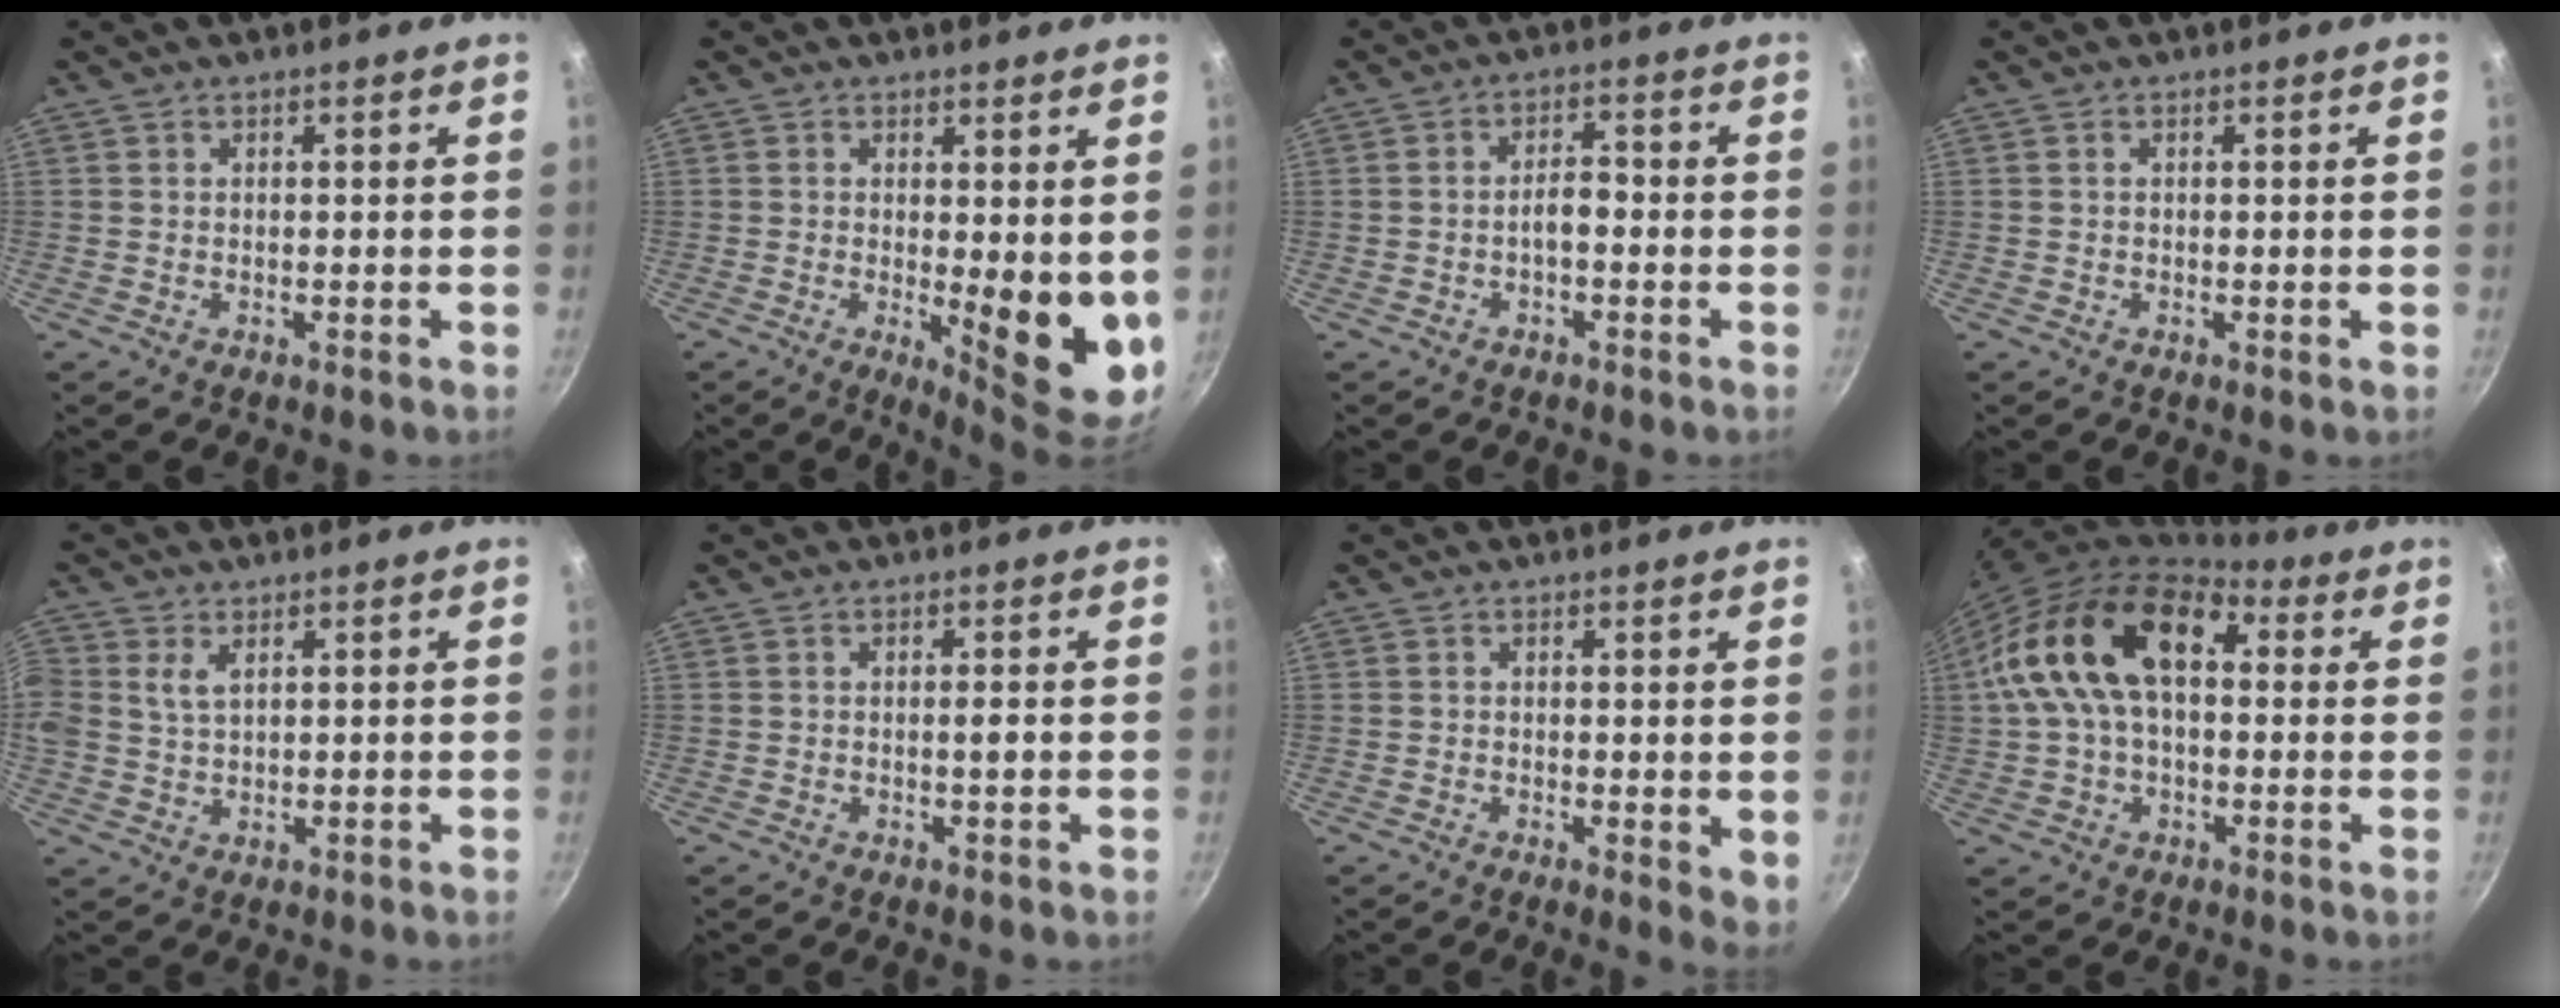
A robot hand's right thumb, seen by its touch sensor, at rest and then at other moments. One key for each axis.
{"total": 10.0, "fx": -0.1, "fy": 3.3, "fz": 9.4, "tx": -0.117, "ty": -0.023, "tz": 0.006}
{"total": 3.3, "fx": -1.2, "fy": 1.5, "fz": 2.7, "tx": -0.033, "ty": 0.022, "tz": -0.022}
{"total": 0.6, "fx": 0.1, "fy": 0.3, "fz": 0.5, "tx": -0.008, "ty": 0.001, "tz": 0.001}
{"total": 4.6, "fx": 1.6, "fy": 3.2, "fz": 2.9, "tx": -0.058, "ty": 0.001, "tz": 0.032}
{"total": 1.6, "fx": -0.1, "fy": 0.2, "fz": 1.5, "tx": -0.027, "ty": -0.001, "tz": -0.002}
{"total": 3.8, "fx": 0.4, "fy": 1.7, "fz": 3.4, "tx": -0.040, "ty": -0.009, "tz": 0.005}
{"total": 19.4, "fx": 3.3, "fy": 11.9, "fz": 15.0, "tx": -0.247, "ty": 0.035, "tz": 0.041}